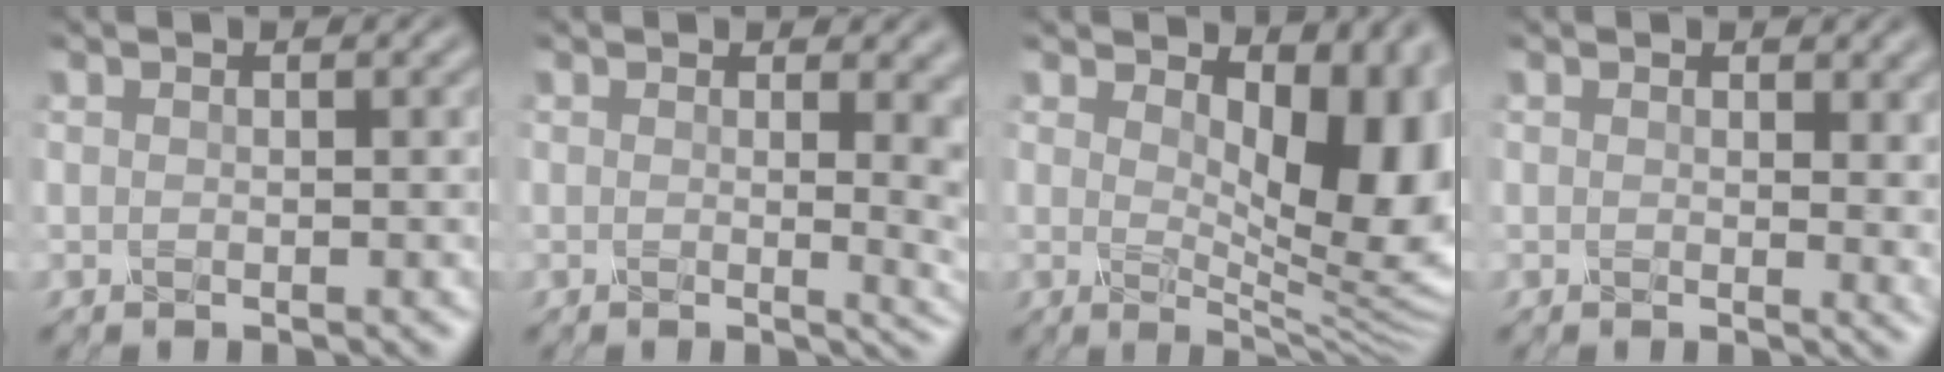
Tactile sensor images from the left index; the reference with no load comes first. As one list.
[{"total": 5.5, "force": [1.0, 2.7, 4.7], "torque": [-0.021, -0.006, 0.015]}, {"total": 9.6, "force": [2.0, 4.7, 8.1], "torque": [-0.114, -0.013, 0.035]}, {"total": 2.4, "force": [0.9, 1.1, 1.9], "torque": [-0.021, -0.005, 0.012]}]